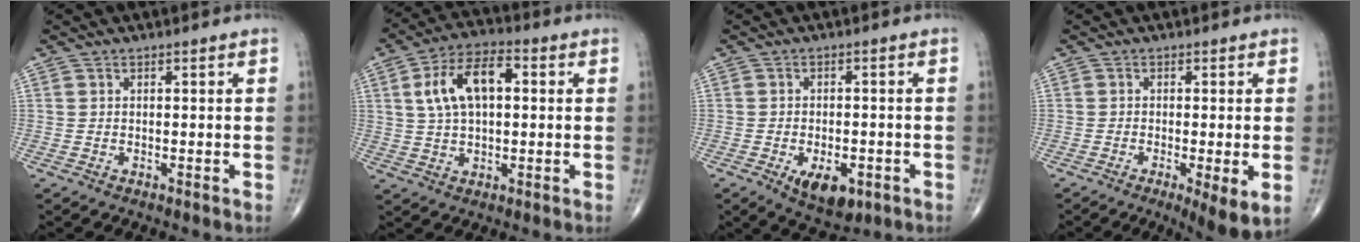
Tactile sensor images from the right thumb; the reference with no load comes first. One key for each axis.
{"total": 11.8, "fx": 2.5, "fy": 6.2, "fz": 9.8, "tx": -0.177, "ty": 0.021, "tz": 0.040}
{"total": 7.9, "fx": -3.2, "fy": 4.1, "fz": 5.9, "tx": -0.076, "ty": 0.006, "tz": -0.037}
{"total": 6.8, "fx": -2.0, "fy": 1.3, "fz": 6.4, "tx": -0.103, "ty": -0.020, "tz": -0.033}